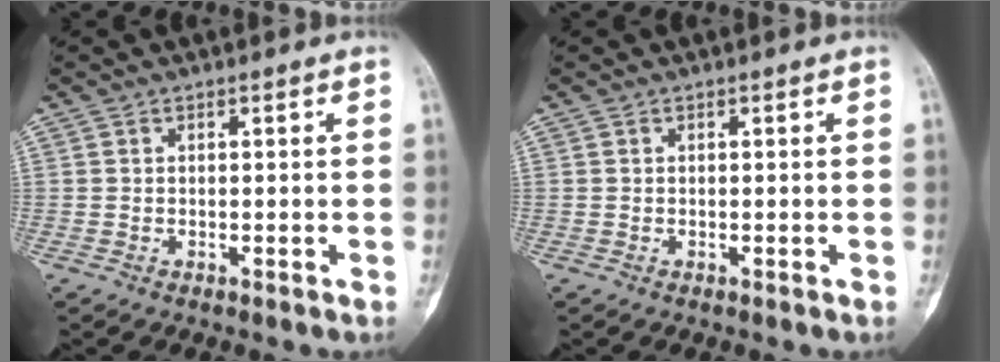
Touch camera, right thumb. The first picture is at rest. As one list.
[{"total": 0.0}]